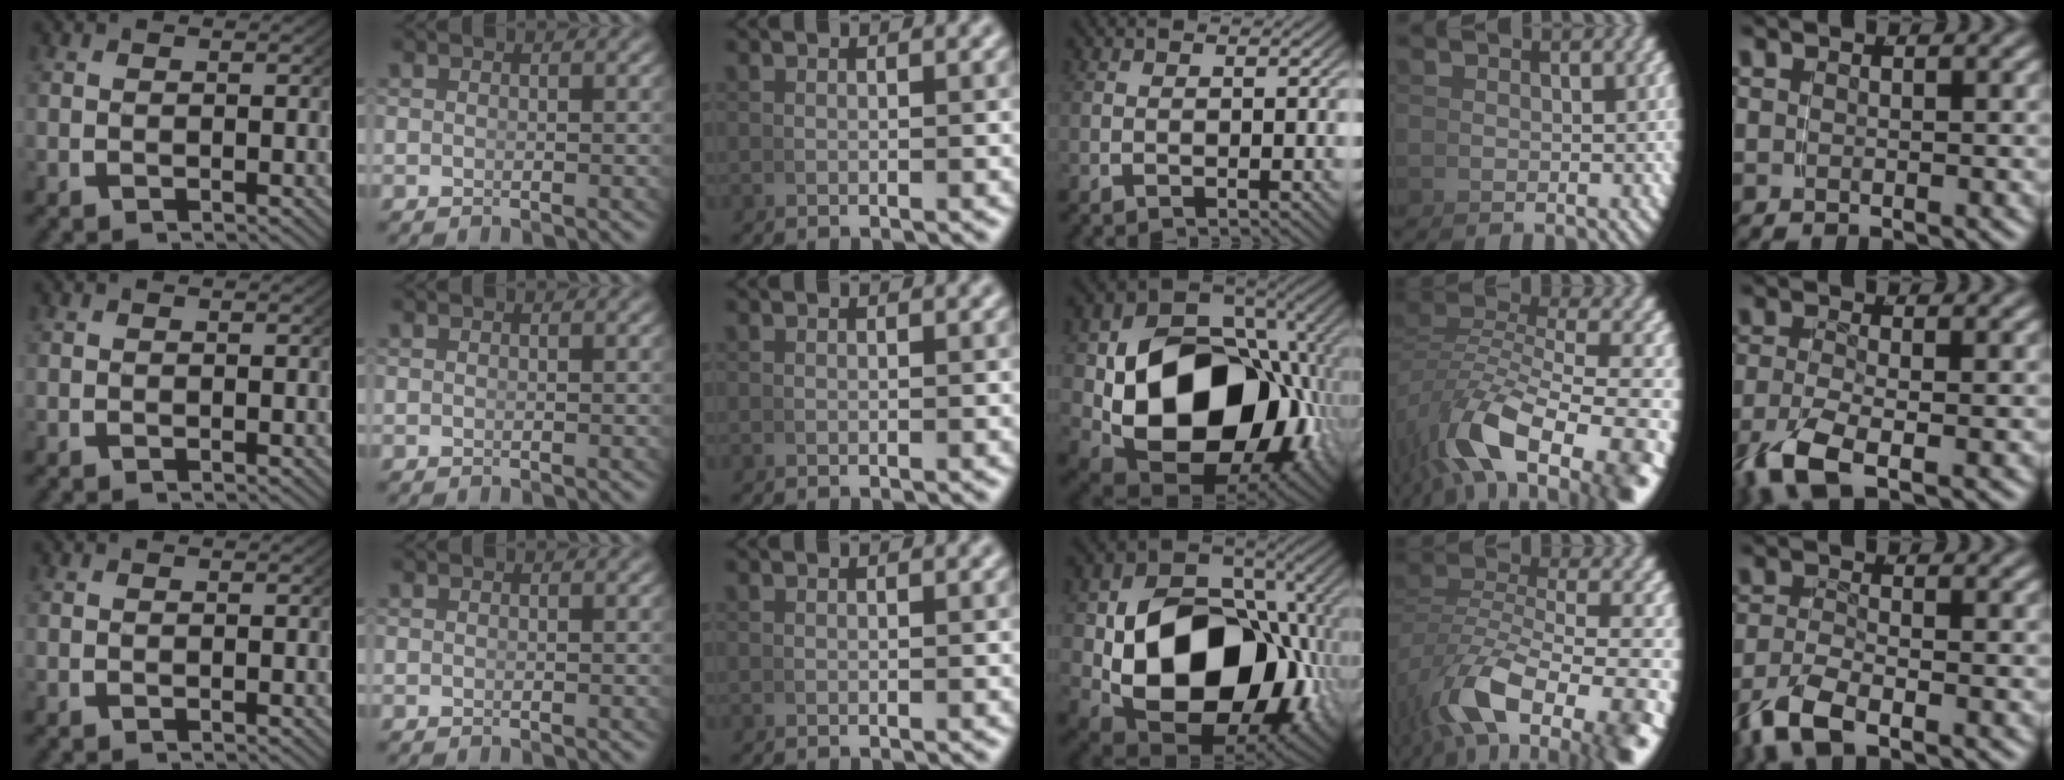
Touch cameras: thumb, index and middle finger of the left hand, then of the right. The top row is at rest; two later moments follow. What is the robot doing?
{"motion": "grasp_and_lifting", "object": "calculator"}